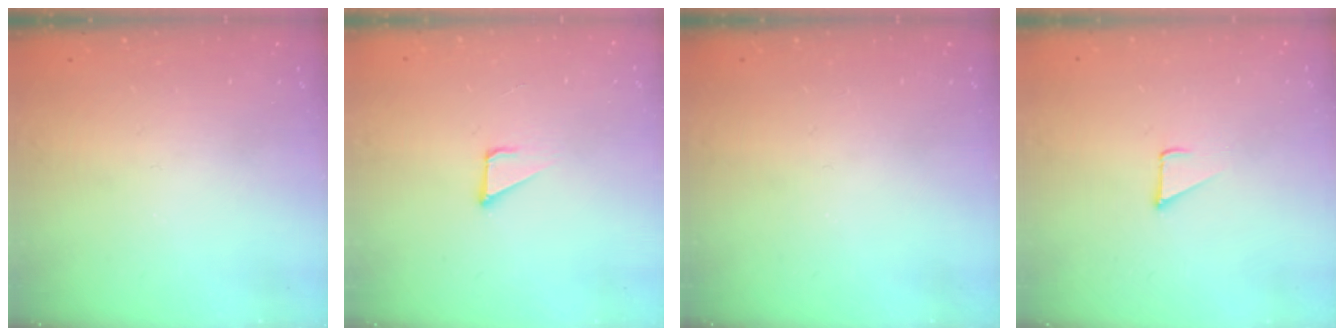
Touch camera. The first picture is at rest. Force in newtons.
{"total": 2.2, "press": 2.2, "slide": 0.2}
{"total": 0.0}
{"total": 2.8, "press": 2.8, "slide": 0.2}